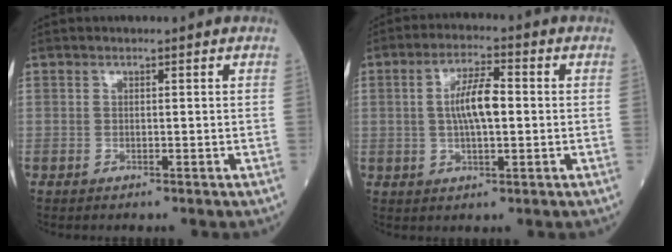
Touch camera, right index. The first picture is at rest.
{"total": 7.2, "force": [0.4, 1.9, 6.9], "torque": [-0.133, 0.011, 0.005]}